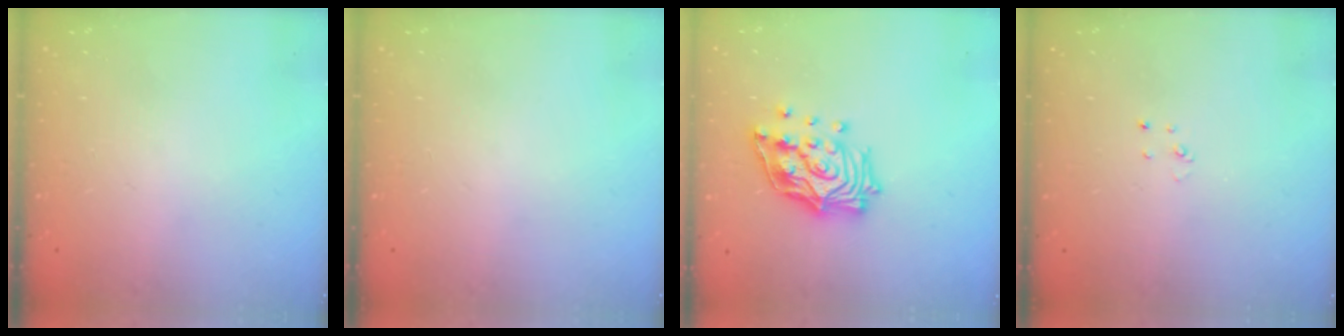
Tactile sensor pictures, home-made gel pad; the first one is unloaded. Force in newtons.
{"total": 0.0}
{"total": 17.0, "press": 16.9, "slide": 2.0}
{"total": 2.0, "press": 2.0, "slide": 0.2}